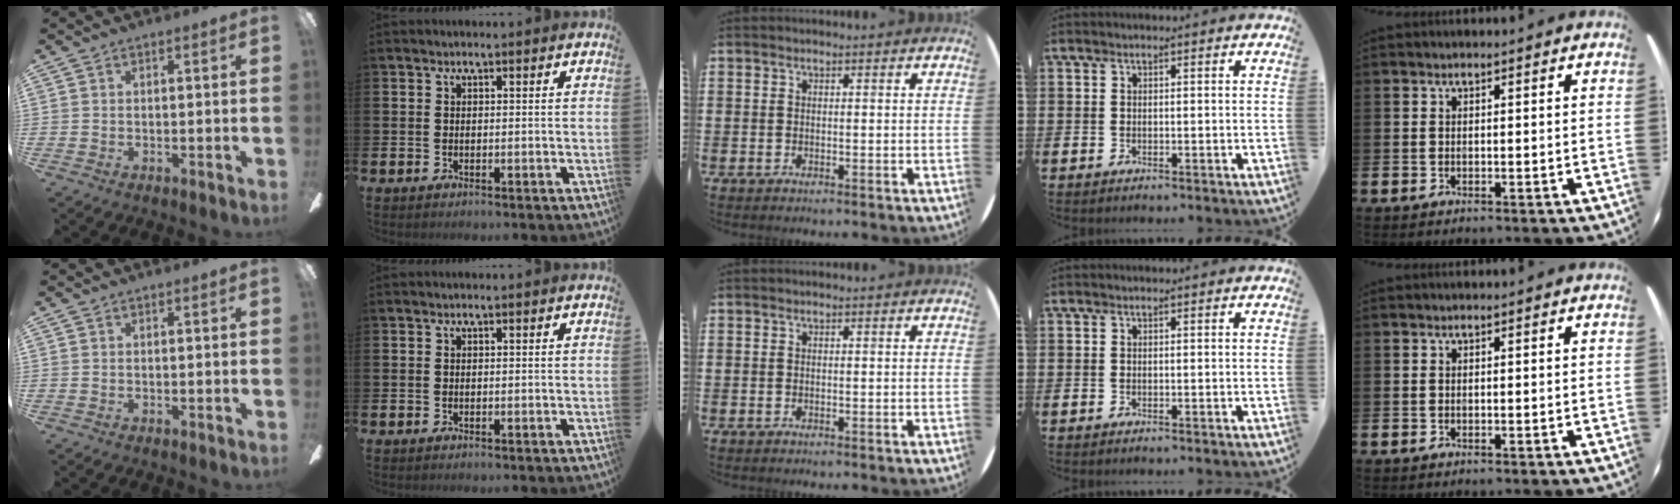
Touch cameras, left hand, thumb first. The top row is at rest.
{}